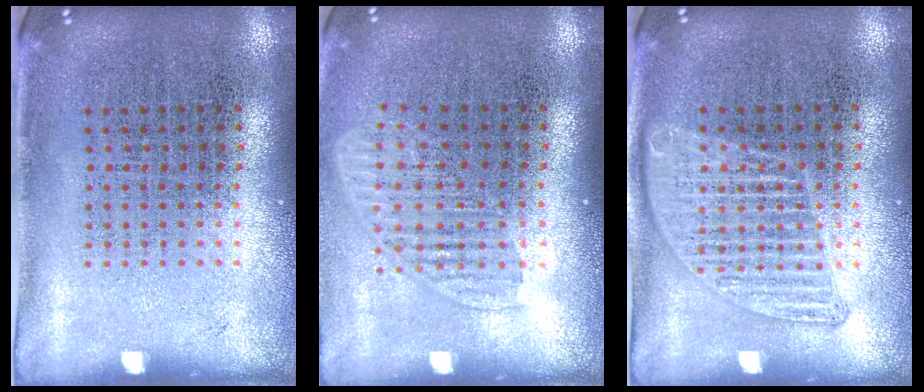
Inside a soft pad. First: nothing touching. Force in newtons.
{"total": 1.4, "press": 1.2, "slide": 0.8}
{"total": 1.2, "press": 1.2, "slide": 0.1}